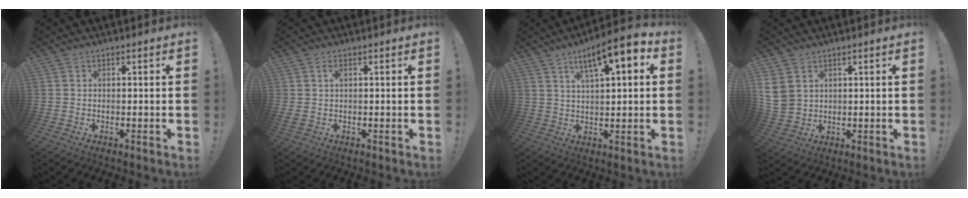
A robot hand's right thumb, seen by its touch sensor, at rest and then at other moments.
{"total": 2.0, "force": [0.6, 0.6, 1.8], "torque": [-0.033, 0.000, 0.008]}
{"total": 10.1, "force": [4.9, 2.1, 8.6], "torque": [-0.137, -0.024, 0.078]}
{"total": 6.7, "force": [2.9, 4.9, 3.6], "torque": [-0.085, -0.008, 0.059]}